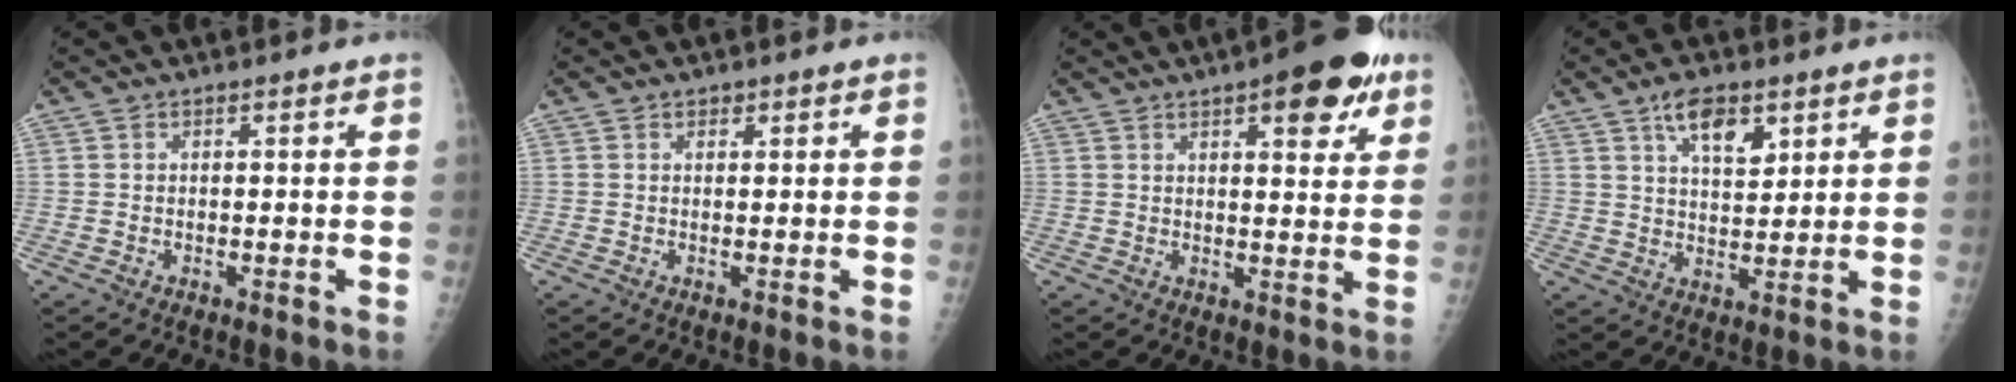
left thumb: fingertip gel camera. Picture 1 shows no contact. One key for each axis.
{"total": 0.8, "fx": 0.5, "fy": 0.6, "fz": 0.2, "tx": 0.008, "ty": -0.003, "tz": 0.005}
{"total": 11.2, "fx": 5.8, "fy": 4.1, "fz": 8.6, "tx": -0.077, "ty": -0.018, "tz": 0.068}
{"total": 7.5, "fx": 4.2, "fy": 3.6, "fz": 5.1, "tx": -0.064, "ty": -0.024, "tz": 0.071}